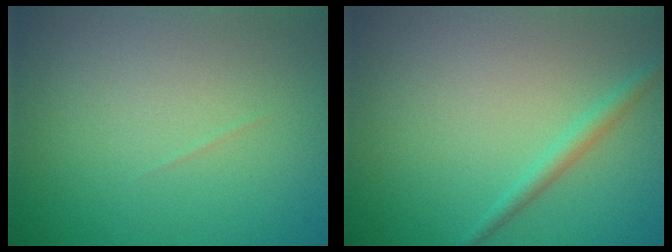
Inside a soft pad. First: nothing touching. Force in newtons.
{"total": 1.4, "press": 1.4, "slide": 0.0}